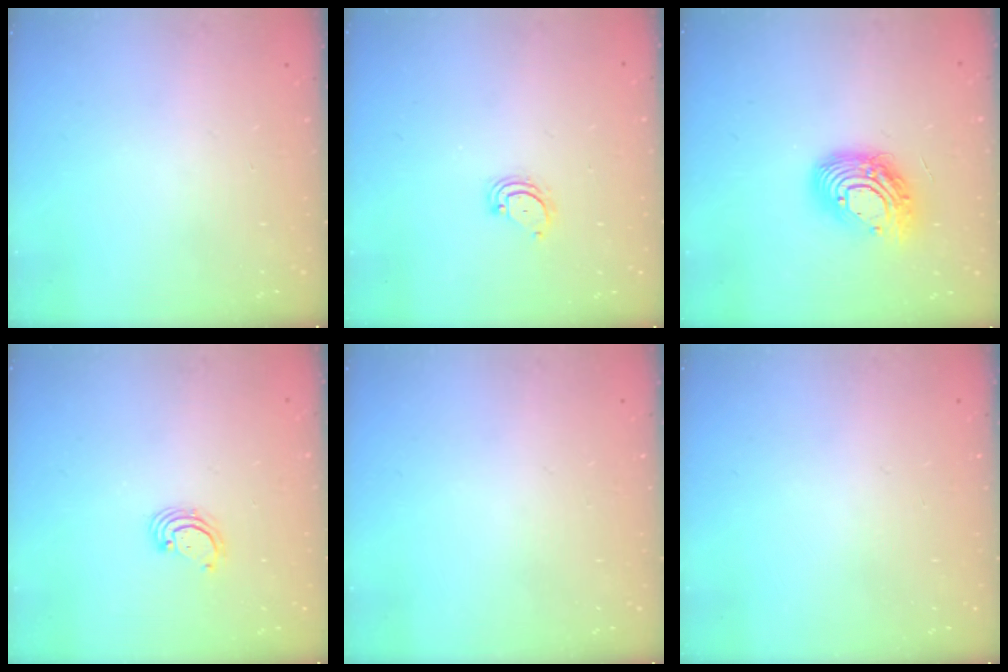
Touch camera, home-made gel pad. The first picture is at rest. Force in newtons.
{"total": 2.3, "press": 2.3, "slide": 0.2}
{"total": 14.4, "press": 14.3, "slide": 1.3}
{"total": 2.8, "press": 2.8, "slide": 0.3}
{"total": 0.0}
{"total": 0.0}